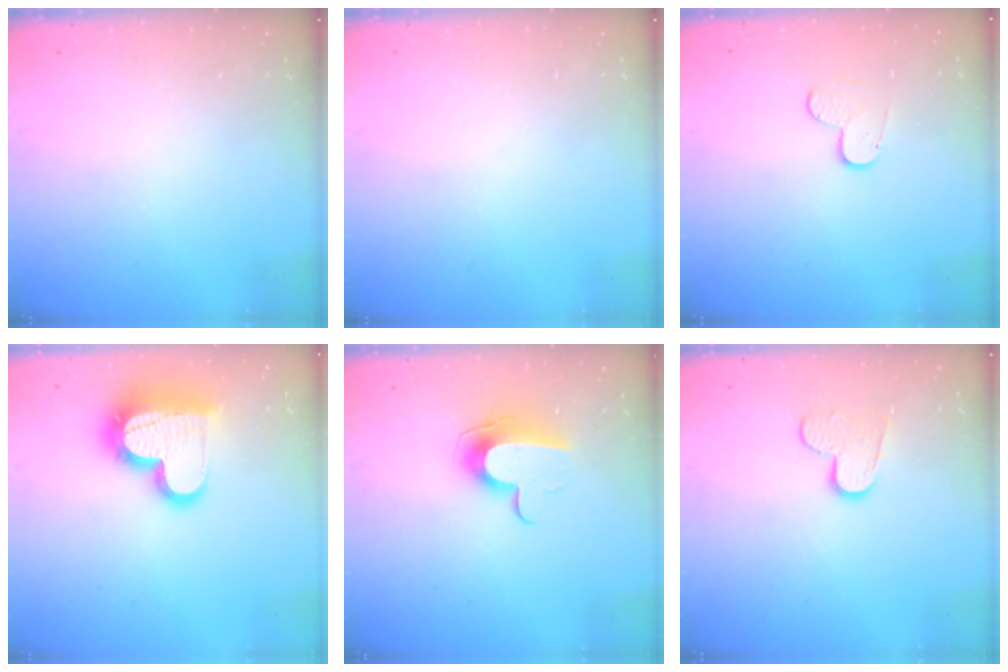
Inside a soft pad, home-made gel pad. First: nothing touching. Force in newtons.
{"total": 0.0}
{"total": 4.0, "press": 4.0, "slide": 0.2}
{"total": 18.9, "press": 18.9, "slide": 1.4}
{"total": 10.5, "press": 10.5, "slide": 0.5}
{"total": 8.3, "press": 8.2, "slide": 0.5}